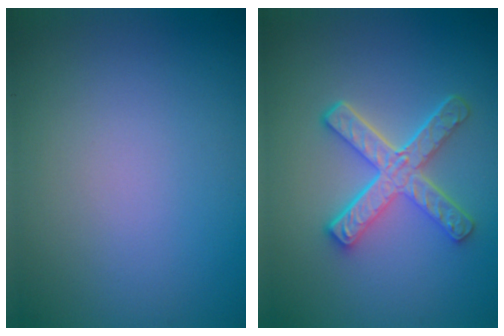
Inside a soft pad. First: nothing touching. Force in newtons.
{"total": 4.9, "press": 3.7, "slide": 3.2}